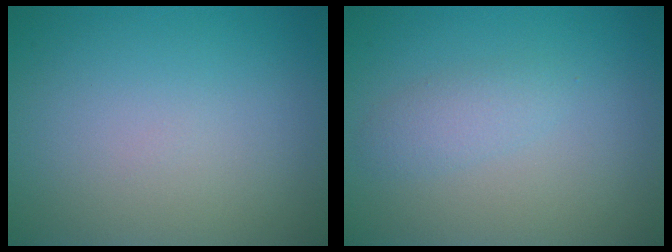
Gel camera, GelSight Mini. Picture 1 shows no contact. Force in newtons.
{"total": 1.7, "press": 1.7, "slide": 0.0}